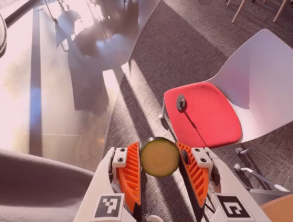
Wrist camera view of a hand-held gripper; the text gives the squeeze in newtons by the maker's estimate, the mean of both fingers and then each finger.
{"total": 8.1, "left": 8.1, "right": 8.1}